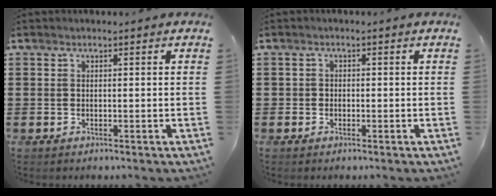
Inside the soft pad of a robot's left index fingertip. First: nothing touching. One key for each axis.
{"total": 1.0, "fx": -0.4, "fy": 0.9, "fz": 0.1, "tx": -0.005, "ty": 0.003, "tz": -0.010}